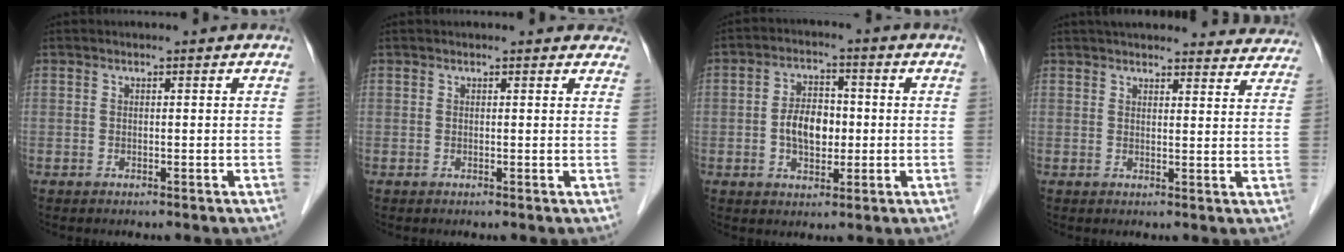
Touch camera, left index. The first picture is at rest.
{"total": 4.7, "force": [4.3, 1.5, 1.2], "torque": [0.002, 0.013, 0.033]}
{"total": 6.2, "force": [-0.8, 3.8, 4.9], "torque": [-0.098, 0.005, -0.013]}
{"total": 22.0, "force": [20.6, 4.9, 6.2], "torque": [-0.078, -0.007, 0.240]}